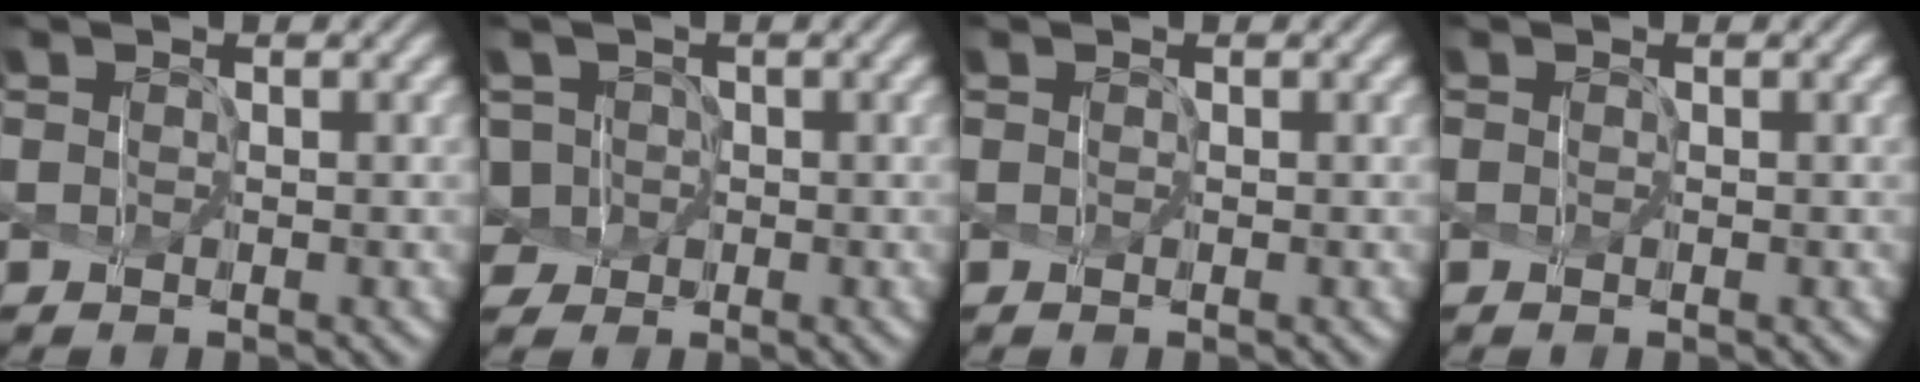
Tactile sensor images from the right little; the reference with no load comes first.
{"total": 4.5, "force": [-0.7, 4.2, 1.3], "torque": [-0.051, 0.023, -0.029]}
{"total": 0.0}
{"total": 0.0}